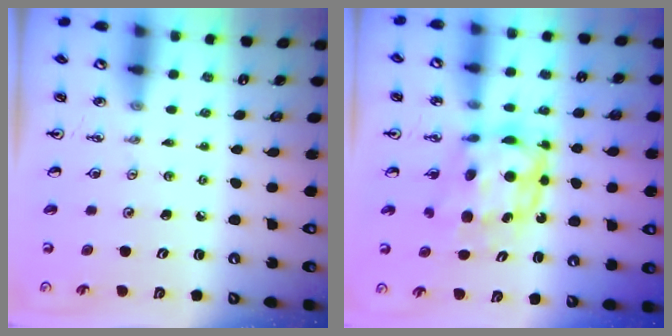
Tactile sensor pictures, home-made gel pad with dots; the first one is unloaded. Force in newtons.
{"total": 7.8, "press": 7.7, "slide": 0.8}